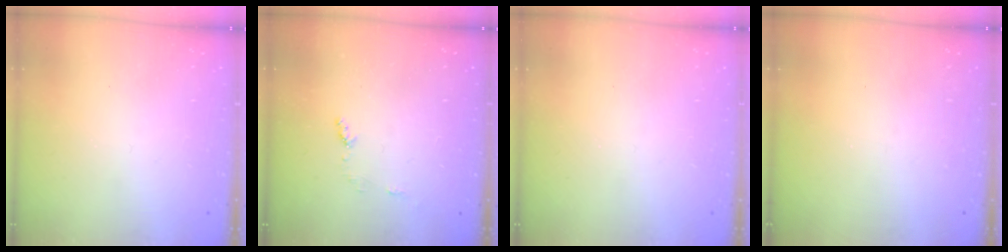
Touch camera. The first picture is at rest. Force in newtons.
{"total": 4.3, "press": 4.2, "slide": 0.5}
{"total": 0.0}
{"total": 0.0}